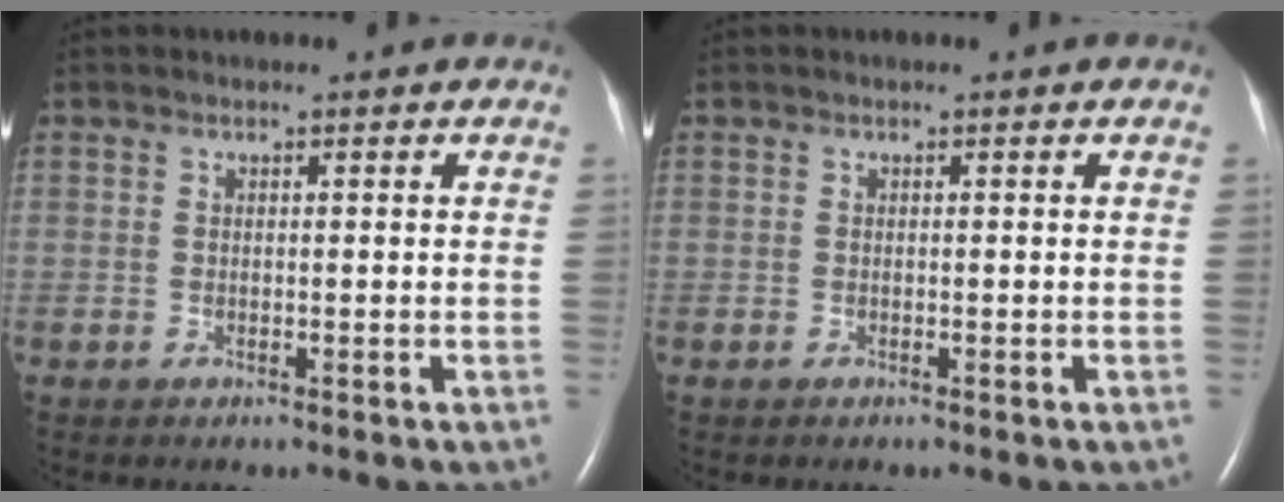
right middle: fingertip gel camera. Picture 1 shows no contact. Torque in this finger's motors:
{"motor_torque": [0.66, 0.13, 0.05, 0.05]}